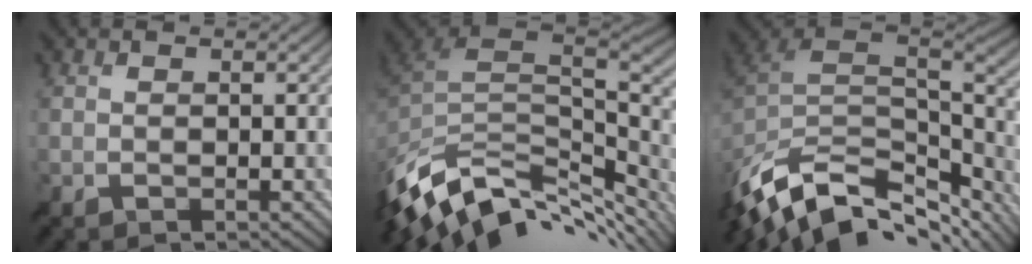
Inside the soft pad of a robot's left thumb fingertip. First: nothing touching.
{"total": 13.3, "force": [-6.0, 7.3, 9.4], "torque": [-0.218, -0.016, -0.102]}
{"total": 13.9, "force": [-7.9, 6.9, 9.2], "torque": [-0.227, -0.016, -0.133]}